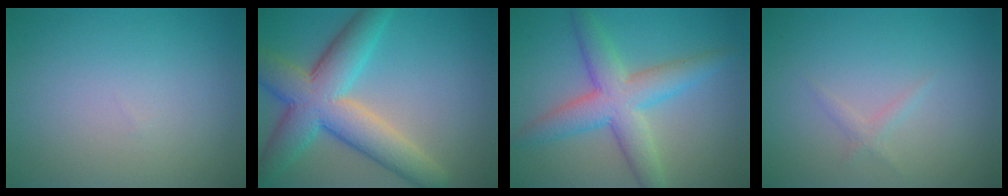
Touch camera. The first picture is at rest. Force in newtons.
{"total": 8.9, "press": 8.9, "slide": 0.4}
{"total": 5.9, "press": 5.9, "slide": 0.0}
{"total": 0.9, "press": 0.9, "slide": 0.0}